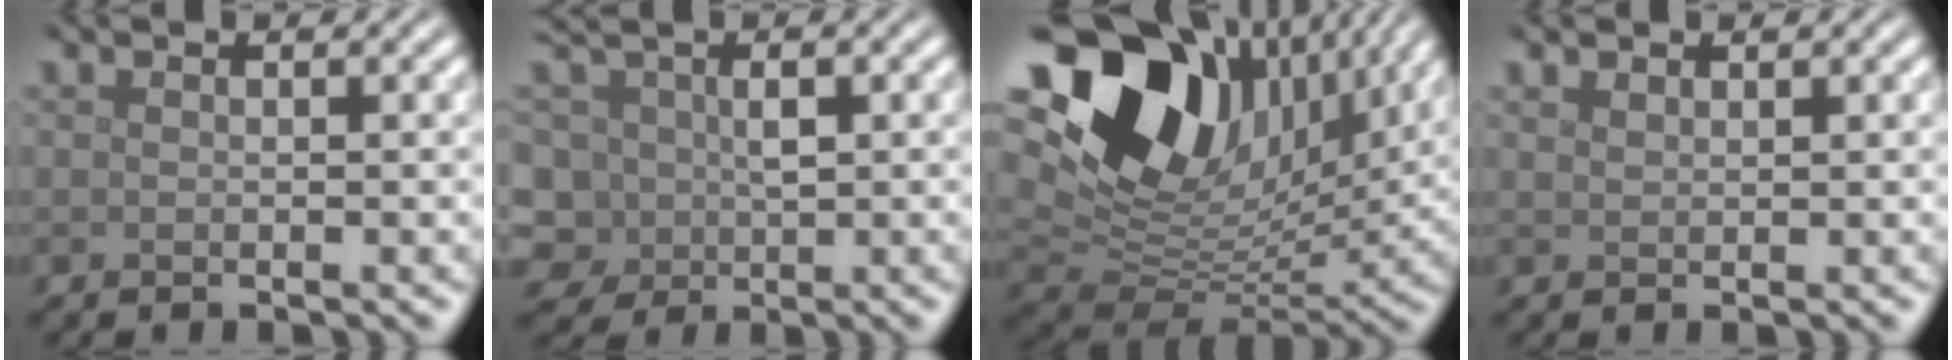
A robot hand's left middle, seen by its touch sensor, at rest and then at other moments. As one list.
[{"total": 4.9, "force": [-0.3, 3.9, 3.0], "torque": [-0.055, 0.006, -0.004]}, {"total": 18.5, "force": [7.8, 12.2, 11.5], "torque": [-0.233, 0.016, 0.155]}, {"total": 1.0, "force": [0.9, 0.4, 0.2], "torque": [-0.009, 0.001, 0.022]}]